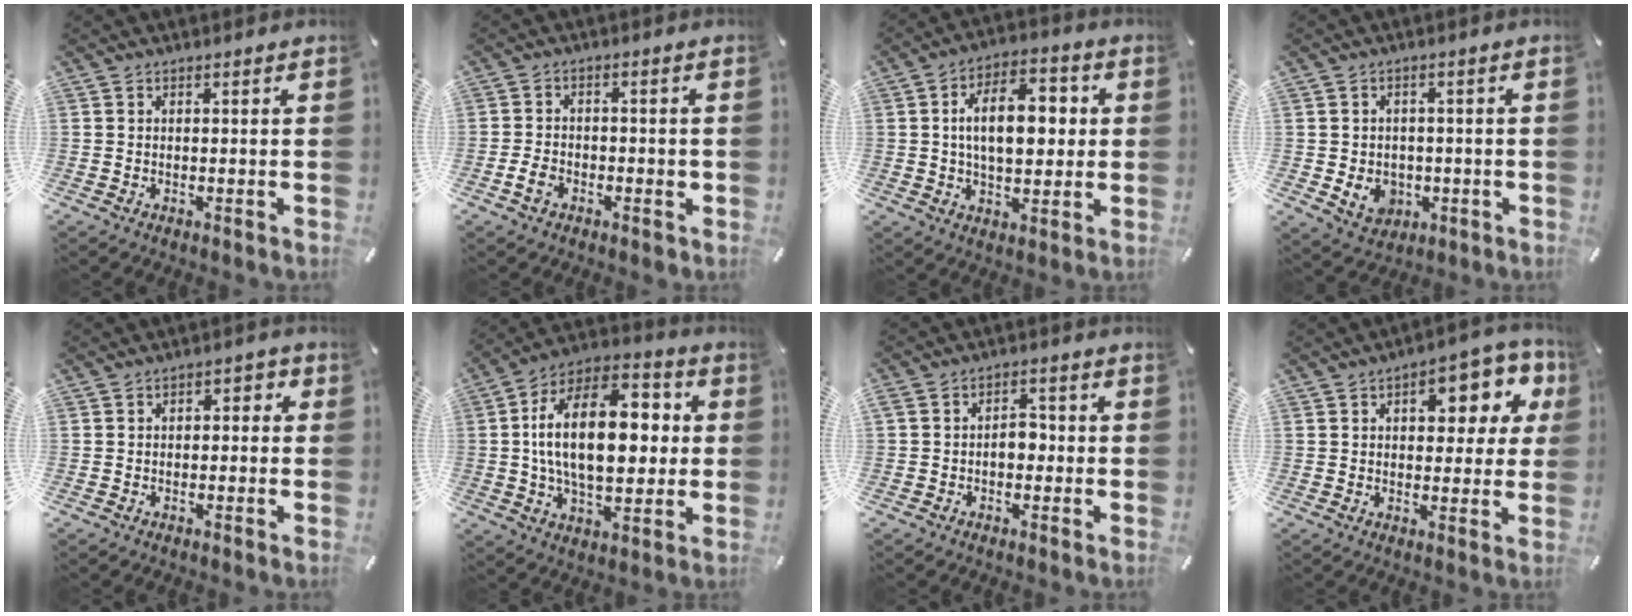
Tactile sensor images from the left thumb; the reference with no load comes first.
{"total": 4.3, "force": [-1.8, 2.8, 2.8], "torque": [-0.051, 0.008, -0.031]}
{"total": 13.5, "force": [1.4, 7.9, 10.8], "torque": [-0.176, 0.004, 0.019]}
{"total": 6.2, "force": [-1.3, 5.5, 2.5], "torque": [-0.033, 0.004, -0.022]}
{"total": 2.3, "force": [-1.5, 1.4, 1.1], "torque": [-0.021, 0.015, -0.032]}
{"total": 22.3, "force": [2.0, 12.8, 18.1], "torque": [-0.321, 0.001, 0.023]}
{"total": 4.7, "force": [-1.1, 3.2, 3.3], "torque": [-0.059, 0.014, -0.023]}
{"total": 11.4, "force": [3.9, 6.6, 8.5], "torque": [-0.099, -0.017, 0.060]}